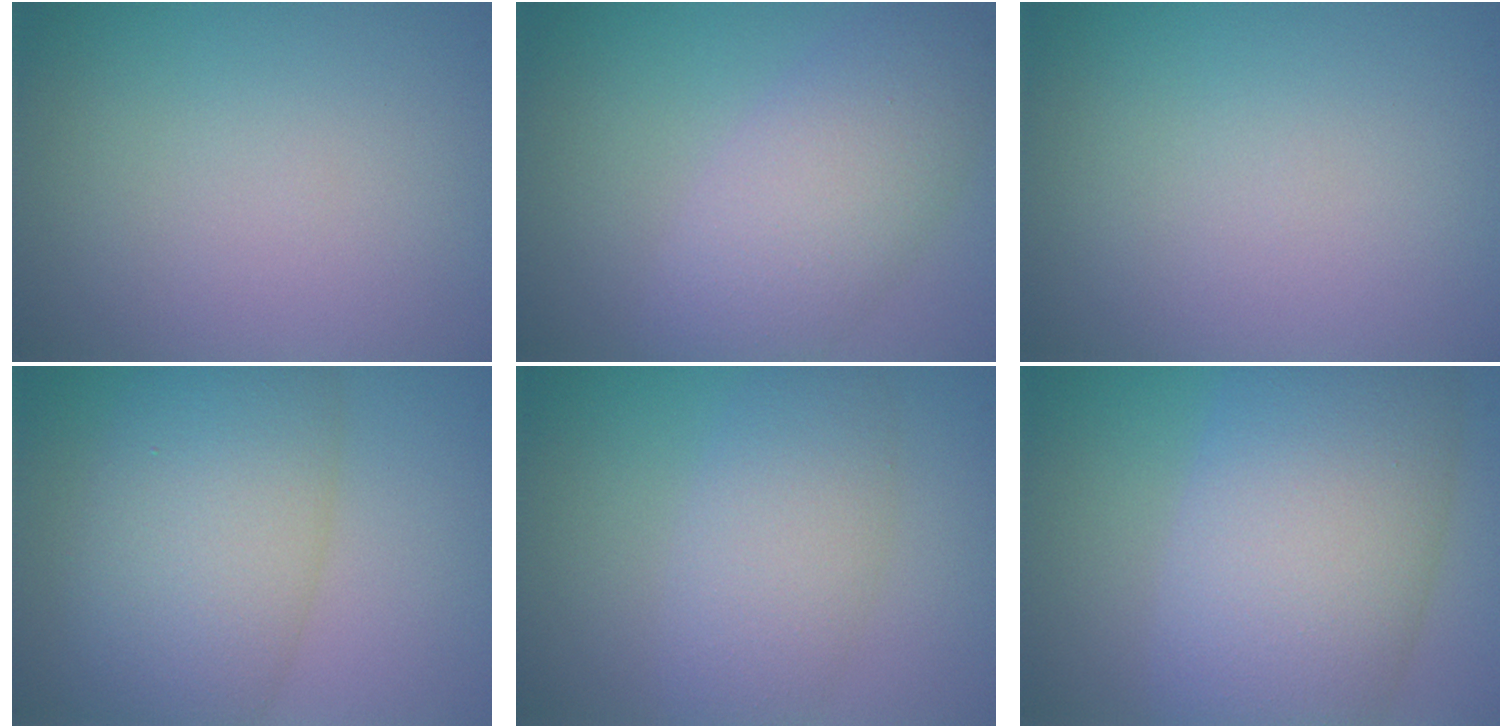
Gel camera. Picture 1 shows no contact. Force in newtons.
{"total": 5.6, "press": 5.6, "slide": 0.3}
{"total": 0.0}
{"total": 8.6, "press": 8.6, "slide": 0.2}
{"total": 4.3, "press": 4.3, "slide": 0.4}
{"total": 12.0, "press": 12.0, "slide": 0.5}